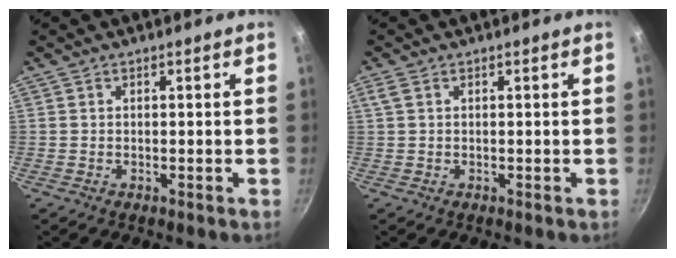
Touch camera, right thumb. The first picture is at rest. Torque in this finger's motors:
{"motor_torque": [-0.02, -0.02, 0.00, 0.00, 0.02]}